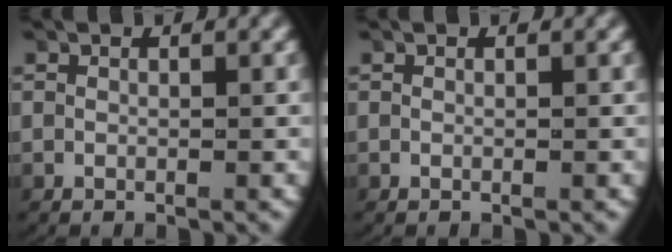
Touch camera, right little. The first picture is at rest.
{"total": 0.0}